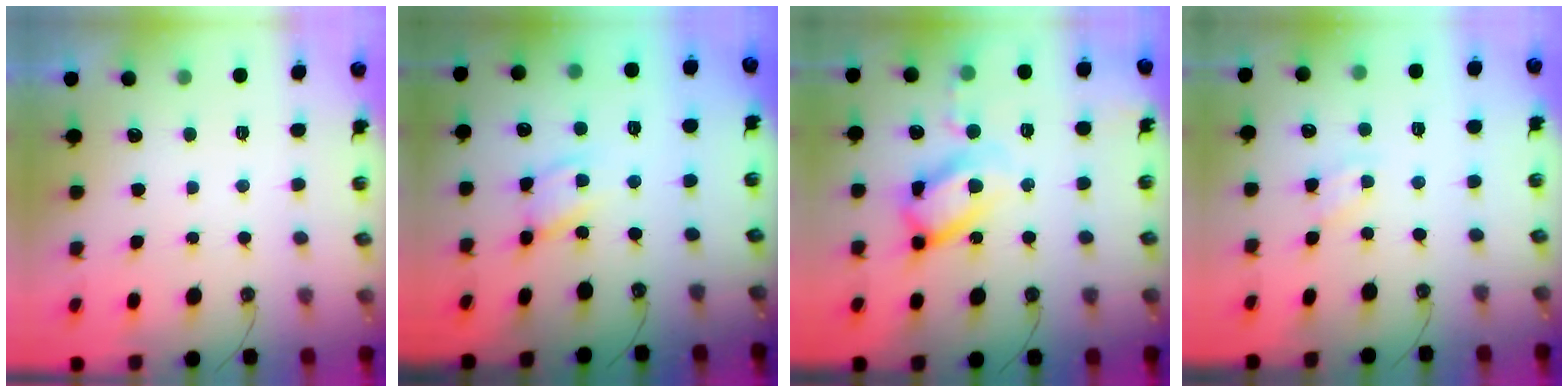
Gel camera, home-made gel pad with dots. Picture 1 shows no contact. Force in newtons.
{"total": 7.5, "press": 7.4, "slide": 0.5}
{"total": 17.7, "press": 17.6, "slide": 1.5}
{"total": 2.2, "press": 2.2, "slide": 0.3}